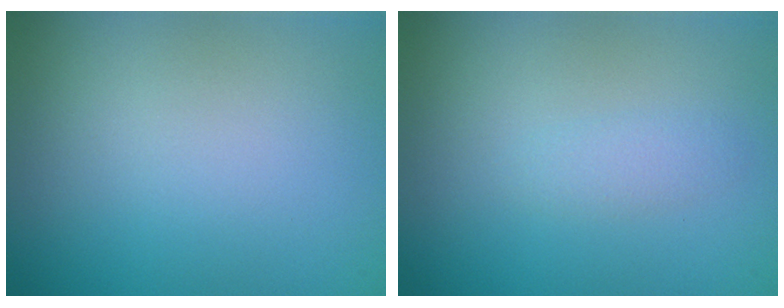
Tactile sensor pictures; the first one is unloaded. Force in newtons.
{"total": 1.0, "press": 1.0, "slide": 0.0}